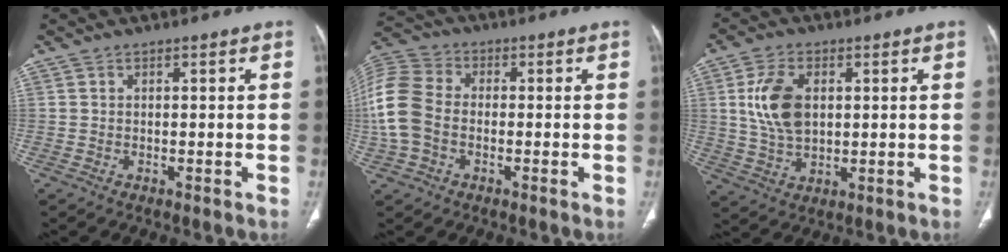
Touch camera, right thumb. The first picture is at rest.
{"total": 12.6, "force": [-1.6, 9.2, 8.5], "torque": [-0.191, 0.026, -0.039]}
{"total": 10.2, "force": [2.0, 6.3, 7.8], "torque": [-0.147, -0.004, 0.044]}